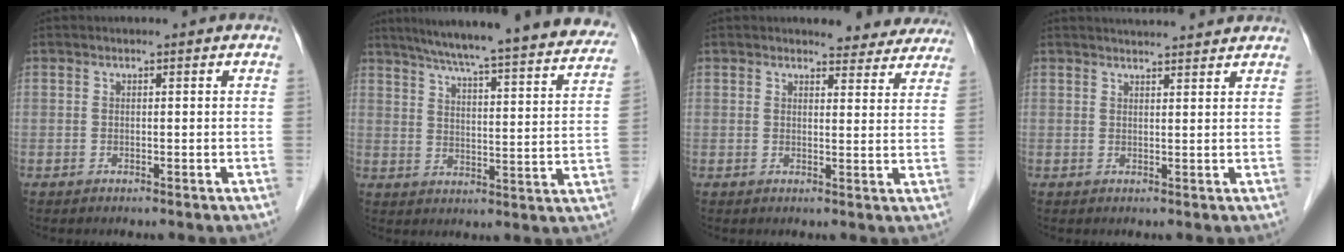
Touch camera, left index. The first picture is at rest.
{"total": 29.0, "force": [26.0, 2.3, 12.6], "torque": [-0.190, -0.049, 0.322]}
{"total": 8.2, "force": [7.8, 2.4, 1.1], "torque": [0.015, -0.016, 0.068]}
{"total": 6.9, "force": [6.7, 0.3, 1.8], "torque": [-0.027, 0.024, 0.078]}